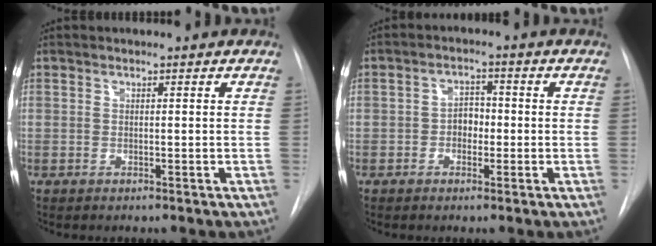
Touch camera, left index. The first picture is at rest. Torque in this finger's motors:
{"motor_torque": [-0.17, 0.24, 0.00, 0.00]}